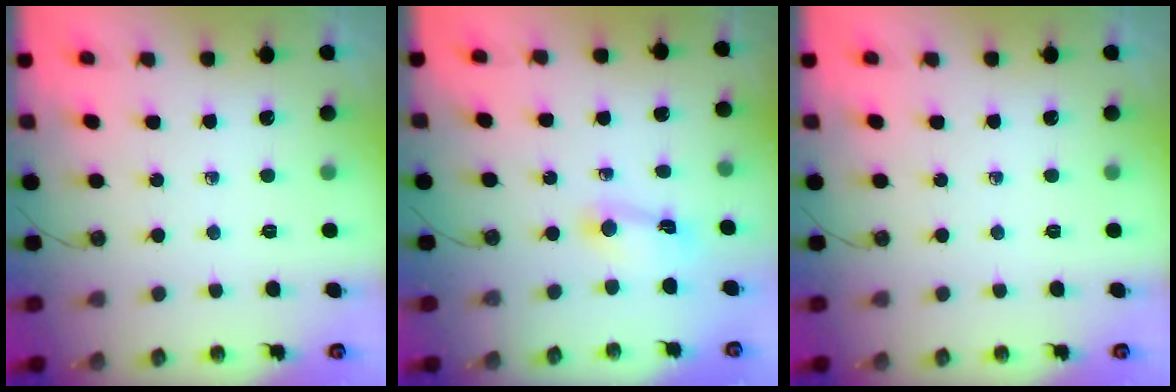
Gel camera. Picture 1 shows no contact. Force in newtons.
{"total": 3.4, "press": 3.4, "slide": 0.3}
{"total": 0.0}